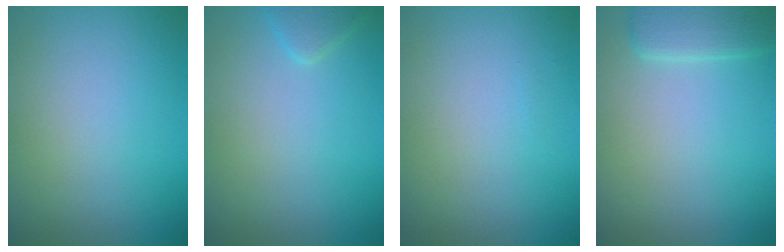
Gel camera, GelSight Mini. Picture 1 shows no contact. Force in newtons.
{"total": 1.4, "press": 1.4, "slide": 0.1}
{"total": 0.0}
{"total": 2.9, "press": 2.8, "slide": 0.2}